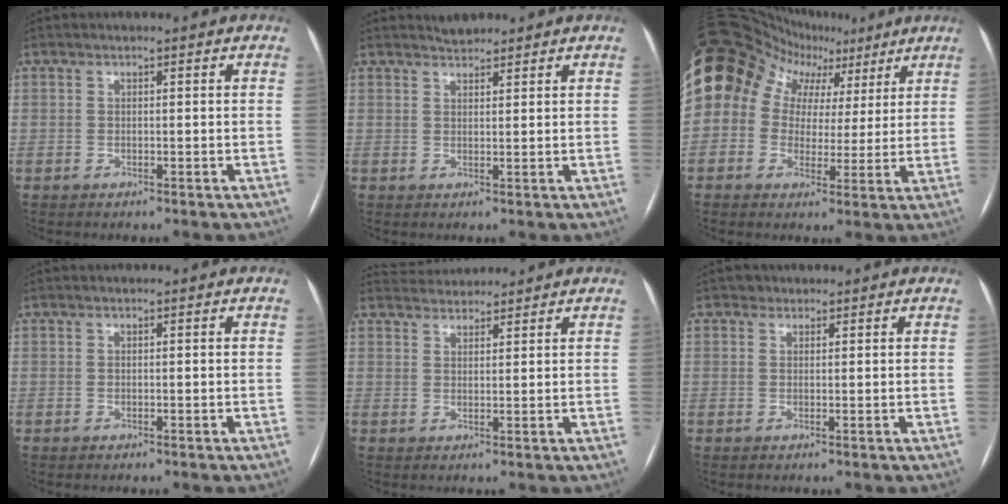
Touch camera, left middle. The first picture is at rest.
{"total": 2.0, "force": [2.0, 0.5, 0.2], "torque": [-0.008, 0.007, 0.035]}
{"total": 18.6, "force": [7.4, 14.5, 9.0], "torque": [-0.187, 0.095, 0.125]}
{"total": 0.0}
{"total": 4.5, "force": [4.4, 0.6, 0.2], "torque": [-0.009, 0.028, 0.075]}
{"total": 1.2, "force": [0.8, 0.8, -0.1], "torque": [0.007, 0.003, 0.008]}